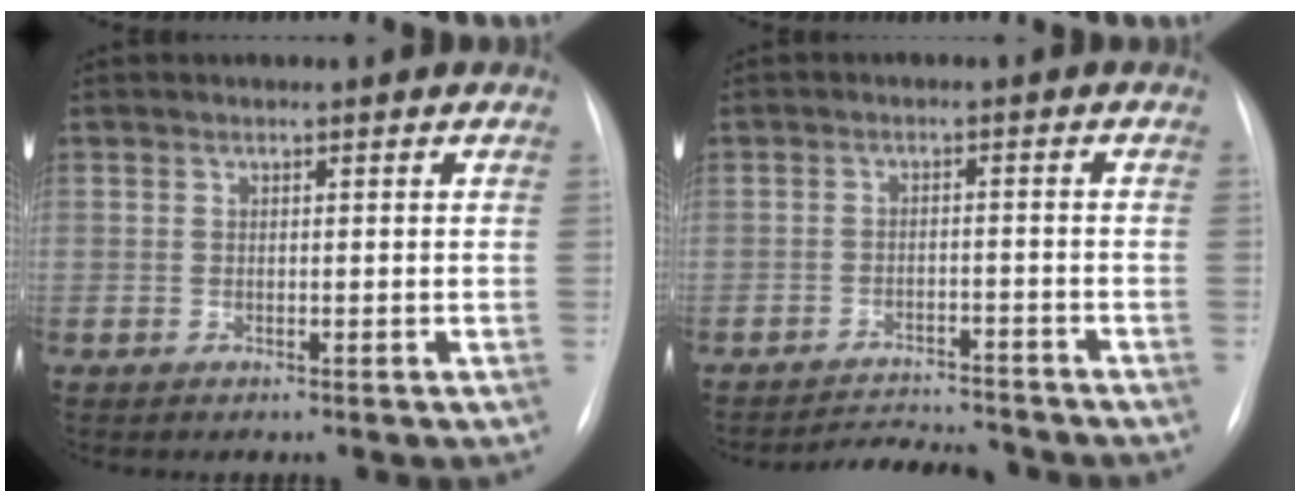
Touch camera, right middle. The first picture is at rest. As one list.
[{"total": 6.8, "force": [-6.7, 0.1, 0.7], "torque": [-0.013, -0.003, -0.106]}]